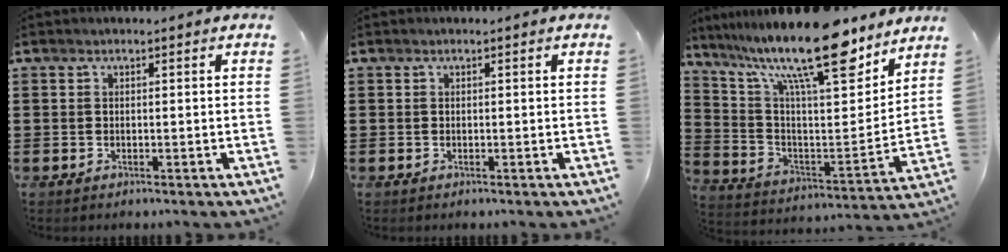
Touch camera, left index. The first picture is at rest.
{"total": 0.0}
{"total": 17.6, "force": [12.9, 4.0, 11.3], "torque": [-0.222, -0.070, 0.217]}